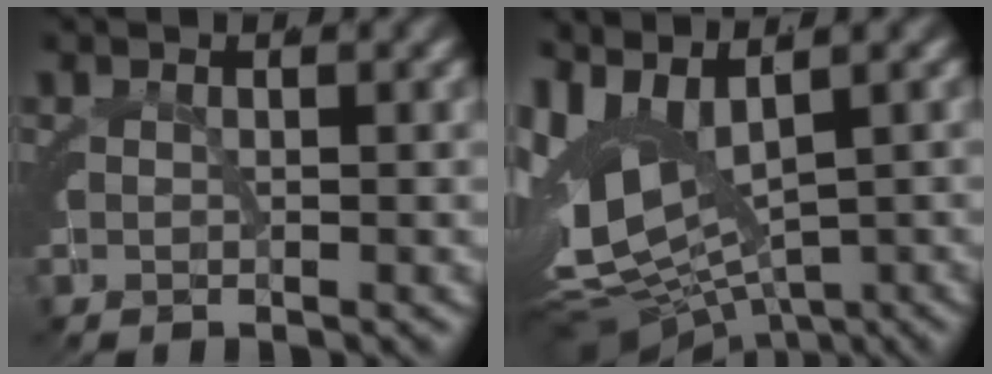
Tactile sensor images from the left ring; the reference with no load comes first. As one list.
[{"total": 13.5, "force": [-0.9, 9.7, 9.3], "torque": [-0.205, -0.040, 0.002]}]